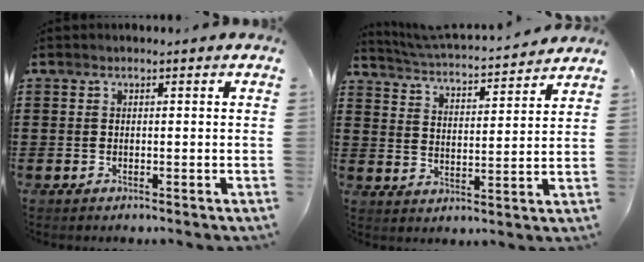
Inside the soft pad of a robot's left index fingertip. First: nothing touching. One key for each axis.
{"total": 3.7, "fx": 3.6, "fy": -0.2, "fz": 0.8, "tx": -0.037, "ty": -0.033, "tz": 0.056}